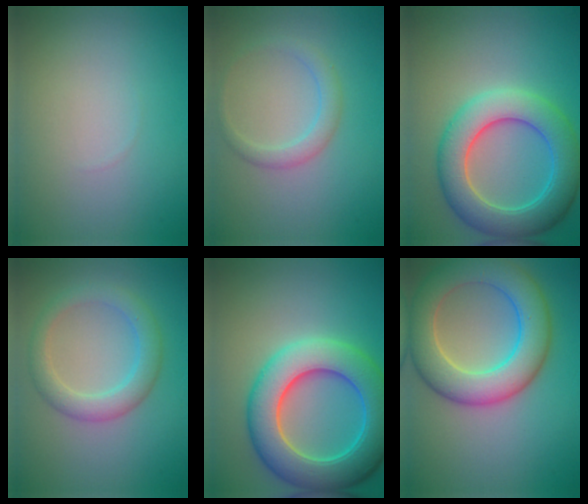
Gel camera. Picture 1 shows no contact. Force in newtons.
{"total": 2.1, "press": 2.1, "slide": 0.0}
{"total": 7.6, "press": 7.6, "slide": 0.2}
{"total": 3.5, "press": 3.5, "slide": 0.3}
{"total": 9.5, "press": 9.5, "slide": 0.2}
{"total": 8.1, "press": 8.1, "slide": 0.3}